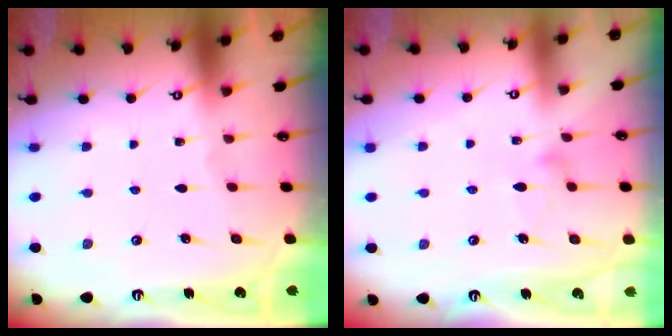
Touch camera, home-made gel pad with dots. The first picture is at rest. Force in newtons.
{"total": 8.8, "press": 8.8, "slide": 0.5}